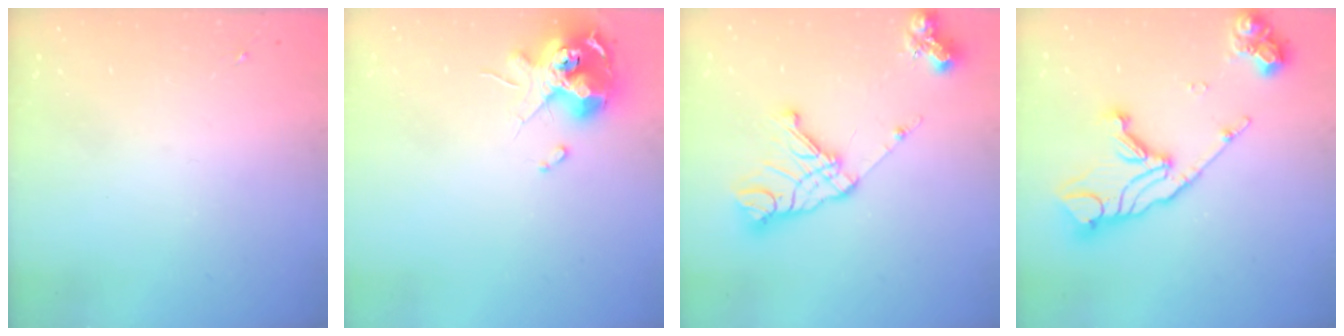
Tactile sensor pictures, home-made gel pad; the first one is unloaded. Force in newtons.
{"total": 13.2, "press": 13.1, "slide": 1.8}
{"total": 18.6, "press": 18.5, "slide": 2.1}
{"total": 19.5, "press": 19.4, "slide": 2.1}